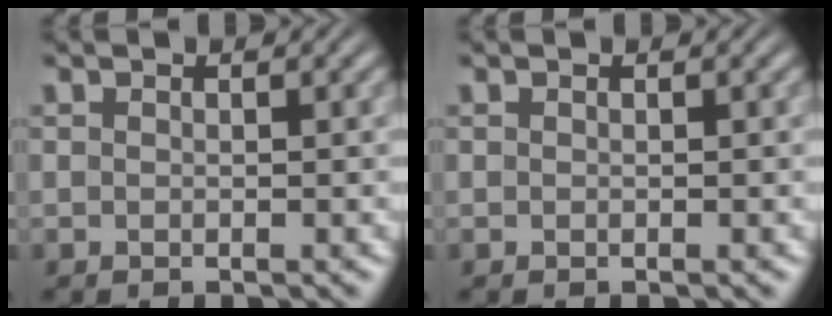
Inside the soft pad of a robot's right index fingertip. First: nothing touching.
{"total": 0.0}